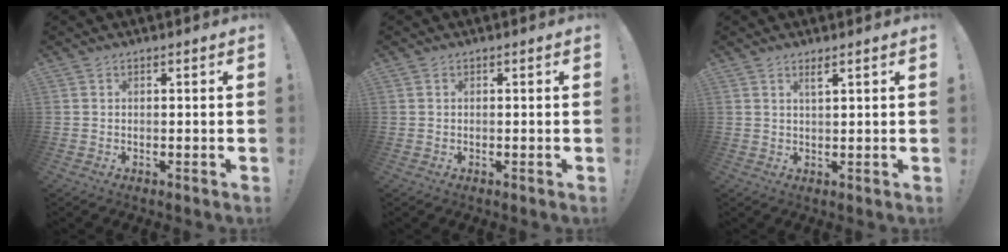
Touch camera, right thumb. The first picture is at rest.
{"total": 0.0}
{"total": 2.2, "force": [1.4, 0.0, 1.6], "torque": [-0.034, -0.003, 0.023]}